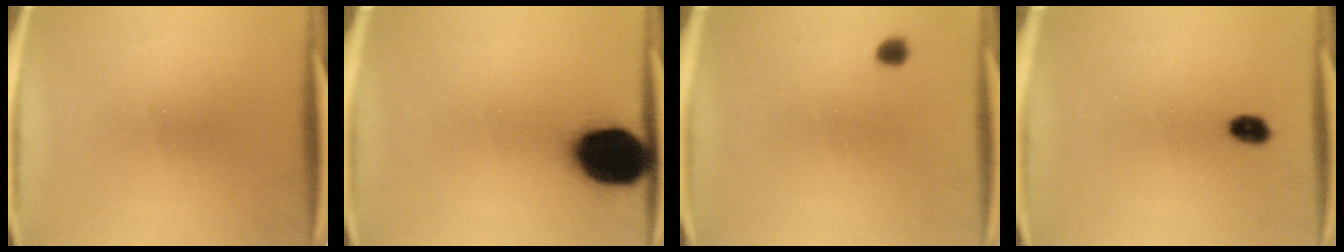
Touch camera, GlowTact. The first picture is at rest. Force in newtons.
{"total": 17.6}
{"total": 1.7}
{"total": 2.8}